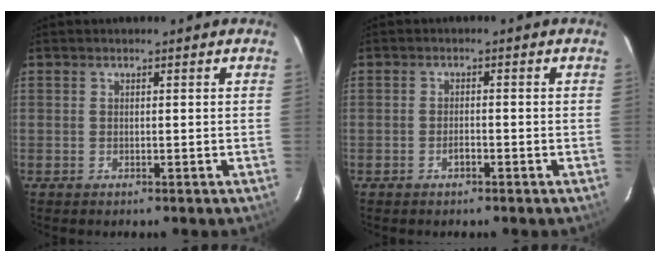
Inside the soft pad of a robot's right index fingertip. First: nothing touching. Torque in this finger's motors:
{"motor_torque": [-0.03, 0.03, 0.14, 0.00]}